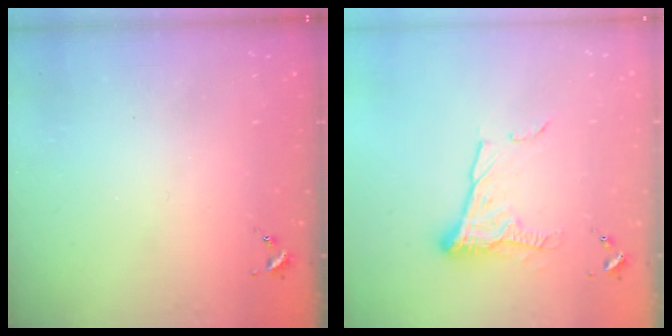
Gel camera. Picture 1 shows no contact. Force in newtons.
{"total": 12.0, "press": 12.0, "slide": 0.7}